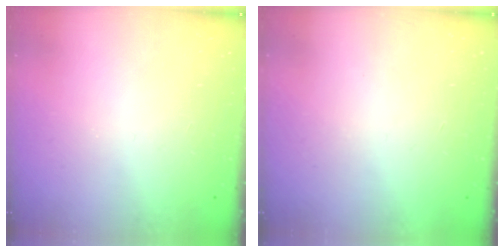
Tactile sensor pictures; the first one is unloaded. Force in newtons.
{"total": 1.5, "press": 1.5, "slide": 0.1}